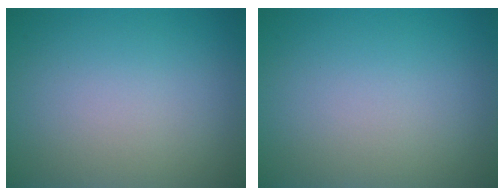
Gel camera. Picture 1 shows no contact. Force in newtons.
{"total": 0.0}